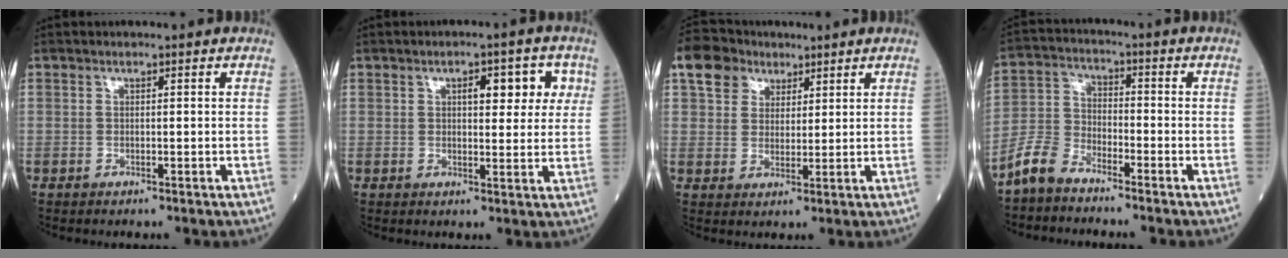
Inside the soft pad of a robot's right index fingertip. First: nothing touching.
{"total": 6.3, "force": [2.4, 2.6, 5.2], "torque": [-0.057, 0.014, 0.028]}
{"total": 7.4, "force": [4.4, 5.5, 2.3], "torque": [-0.047, 0.030, 0.081]}
{"total": 5.7, "force": [-4.9, 2.2, 1.8], "torque": [-0.044, -0.006, -0.109]}